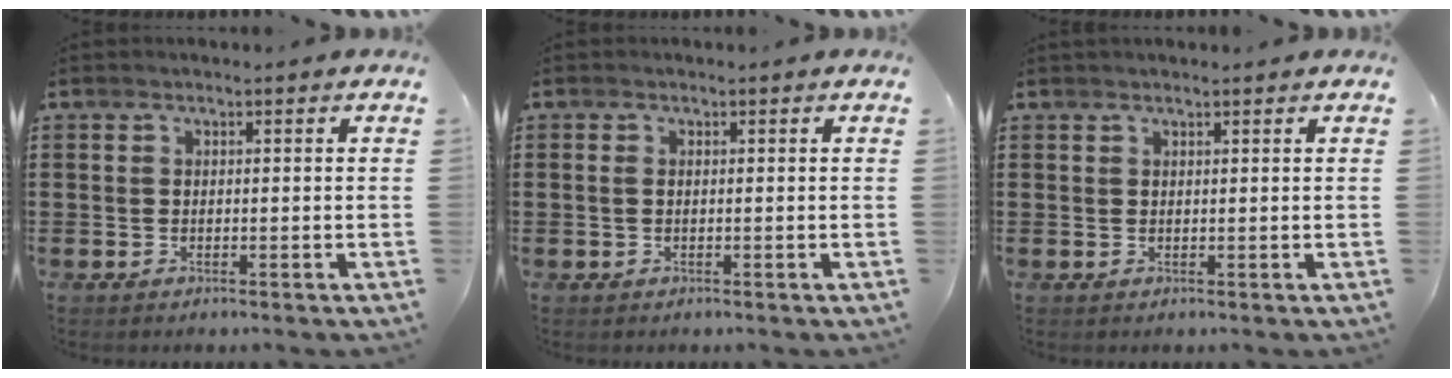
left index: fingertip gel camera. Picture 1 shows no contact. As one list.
[{"total": 0.8, "force": [-0.1, 0.4, 0.7], "torque": [-0.016, 0.001, -0.002]}, {"total": 0.7, "force": [0.6, 0.0, 0.3], "torque": [-0.006, -0.001, 0.012]}]